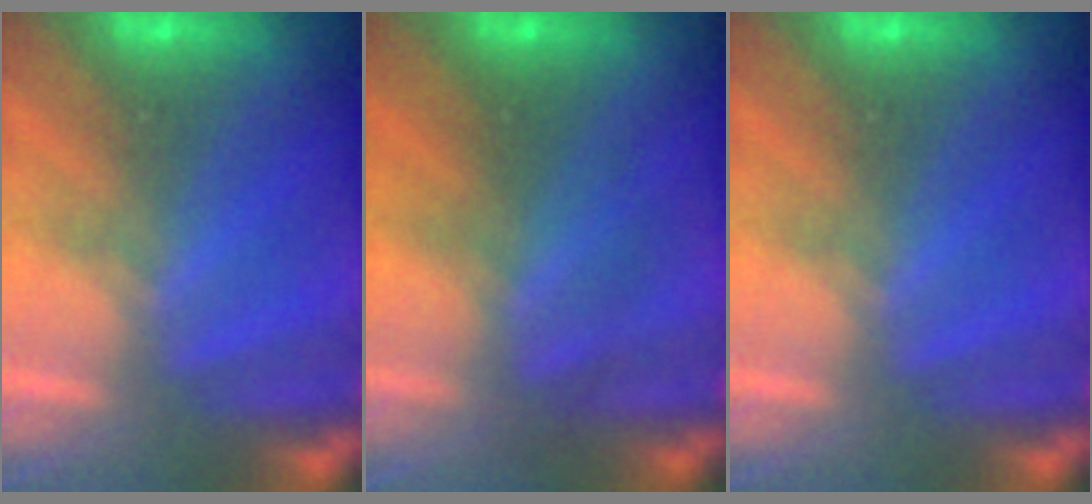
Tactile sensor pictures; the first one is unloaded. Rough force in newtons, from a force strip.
{"total": 2.5}
{"total": 0.0}